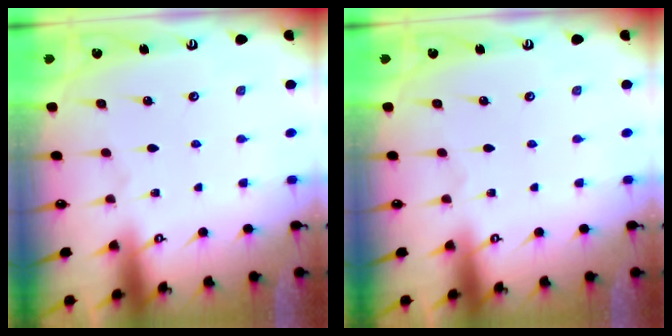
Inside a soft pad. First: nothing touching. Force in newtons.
{"total": 0.0}